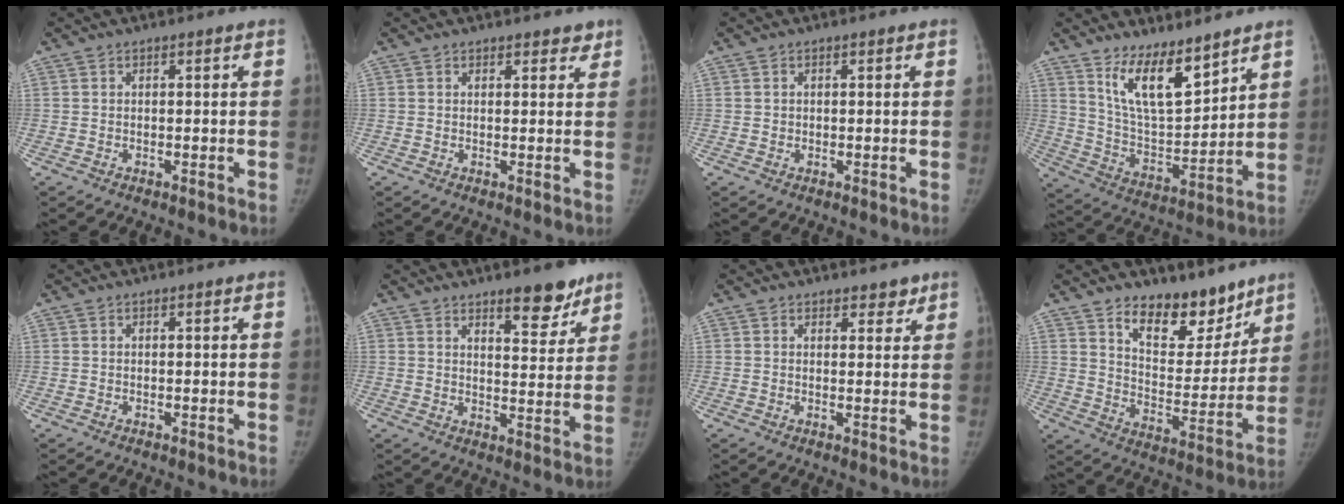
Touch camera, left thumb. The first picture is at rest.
{"total": 2.1, "force": [1.7, 1.1, 0.6], "torque": [0.016, -0.007, 0.015]}
{"total": 0.5, "force": [0.0, 0.5, 0.0], "torque": [0.005, 0.004, 0.000]}
{"total": 12.5, "force": [9.0, 4.2, 7.6], "torque": [-0.106, -0.074, 0.180]}
{"total": 0.0}
{"total": 8.6, "force": [6.2, 3.1, 5.2], "torque": [-0.041, -0.042, 0.088]}
{"total": 2.6, "force": [2.0, 1.4, 0.7], "torque": [0.013, -0.011, 0.024]}
{"total": 14.1, "force": [10.6, 6.9, 6.4], "torque": [-0.043, -0.081, 0.174]}